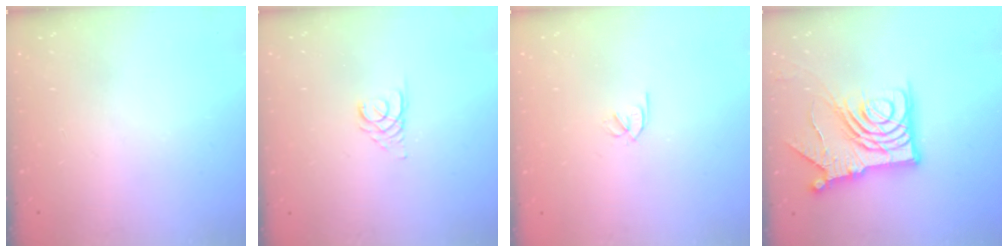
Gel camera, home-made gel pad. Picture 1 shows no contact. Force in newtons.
{"total": 2.6, "press": 2.6, "slide": 0.2}
{"total": 1.8, "press": 1.7, "slide": 0.5}
{"total": 17.5, "press": 17.4, "slide": 1.9}